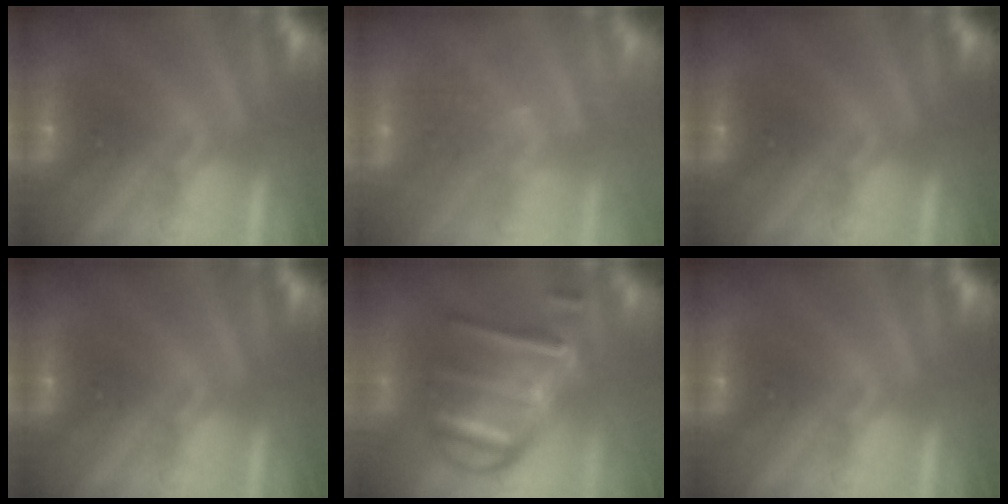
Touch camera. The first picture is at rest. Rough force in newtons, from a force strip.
{"total": 2.4}
{"total": 0.0}
{"total": 0.0}
{"total": 6.4}
{"total": 0.0}